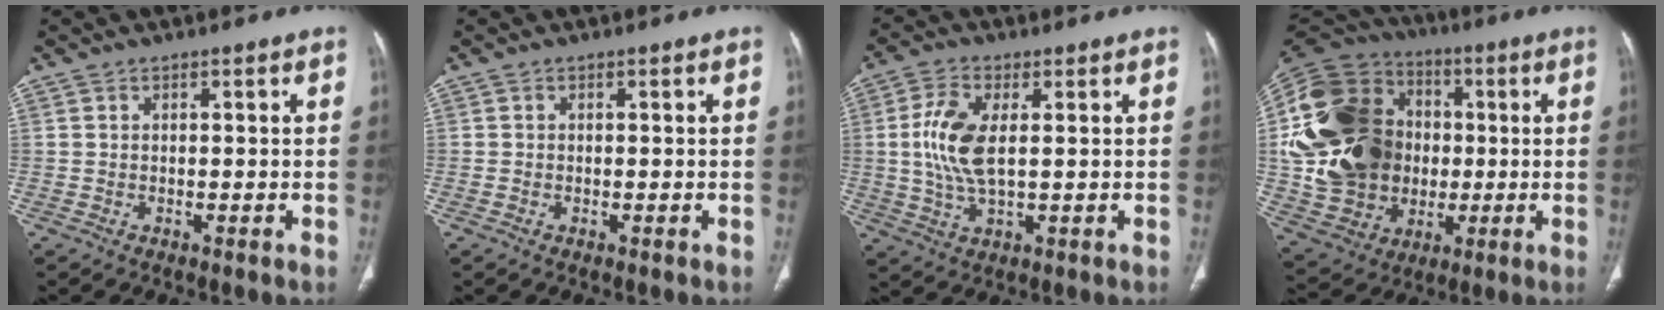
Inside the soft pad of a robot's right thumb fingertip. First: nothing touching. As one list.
[{"total": 0.0}, {"total": 9.2, "force": [1.0, 4.1, 8.1], "torque": [-0.185, -0.005, 0.022]}, {"total": 28.2, "force": [0.7, 21.8, 17.8], "torque": [-0.357, 0.022, 0.026]}]